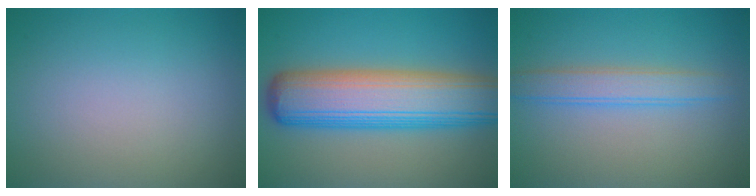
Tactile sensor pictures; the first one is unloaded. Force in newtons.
{"total": 11.2, "press": 11.2, "slide": 0.4}
{"total": 3.0, "press": 2.9, "slide": 0.2}